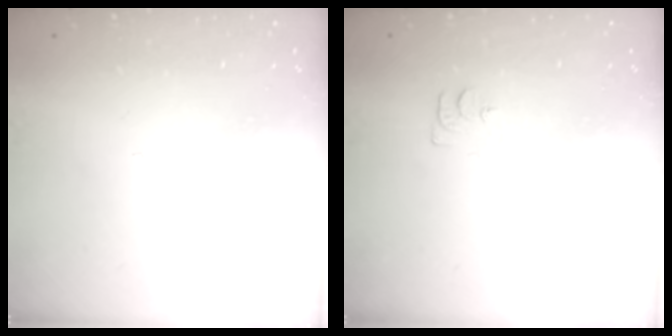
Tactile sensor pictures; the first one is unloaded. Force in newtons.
{"total": 5.2, "press": 5.1, "slide": 0.6}